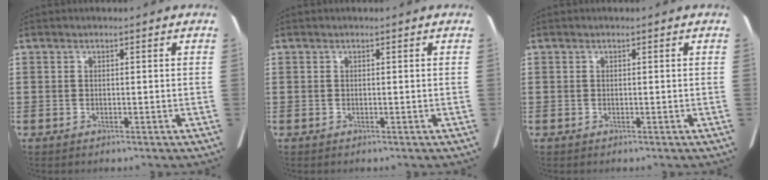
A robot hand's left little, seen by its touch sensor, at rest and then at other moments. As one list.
[{"total": 0.0}, {"total": 0.0}]